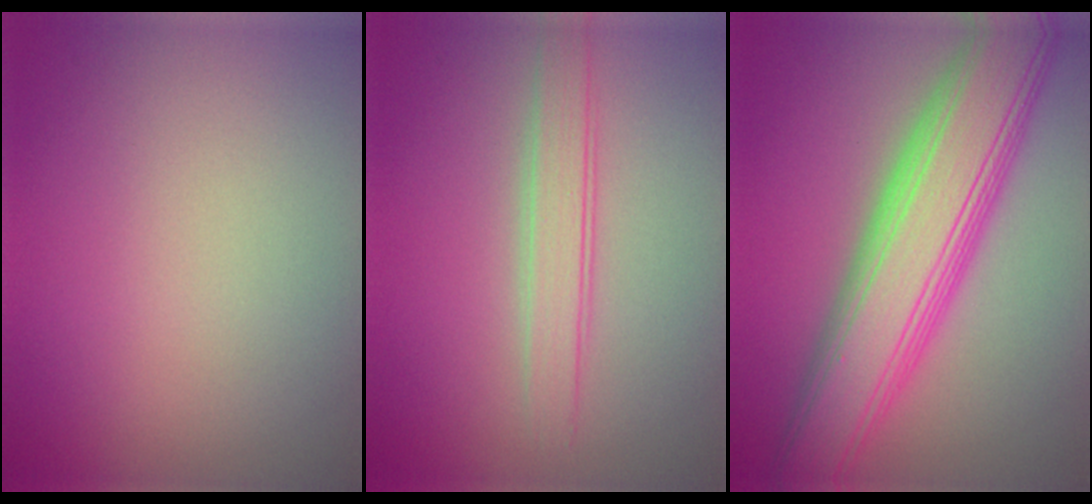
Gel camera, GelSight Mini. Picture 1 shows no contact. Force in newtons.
{"total": 2.5, "press": 2.5, "slide": 0.1}
{"total": 9.6, "press": 9.6, "slide": 0.4}